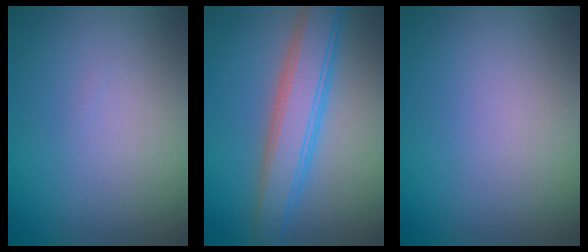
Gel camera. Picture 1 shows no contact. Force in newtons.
{"total": 4.9, "press": 4.9, "slide": 0.1}
{"total": 0.0}